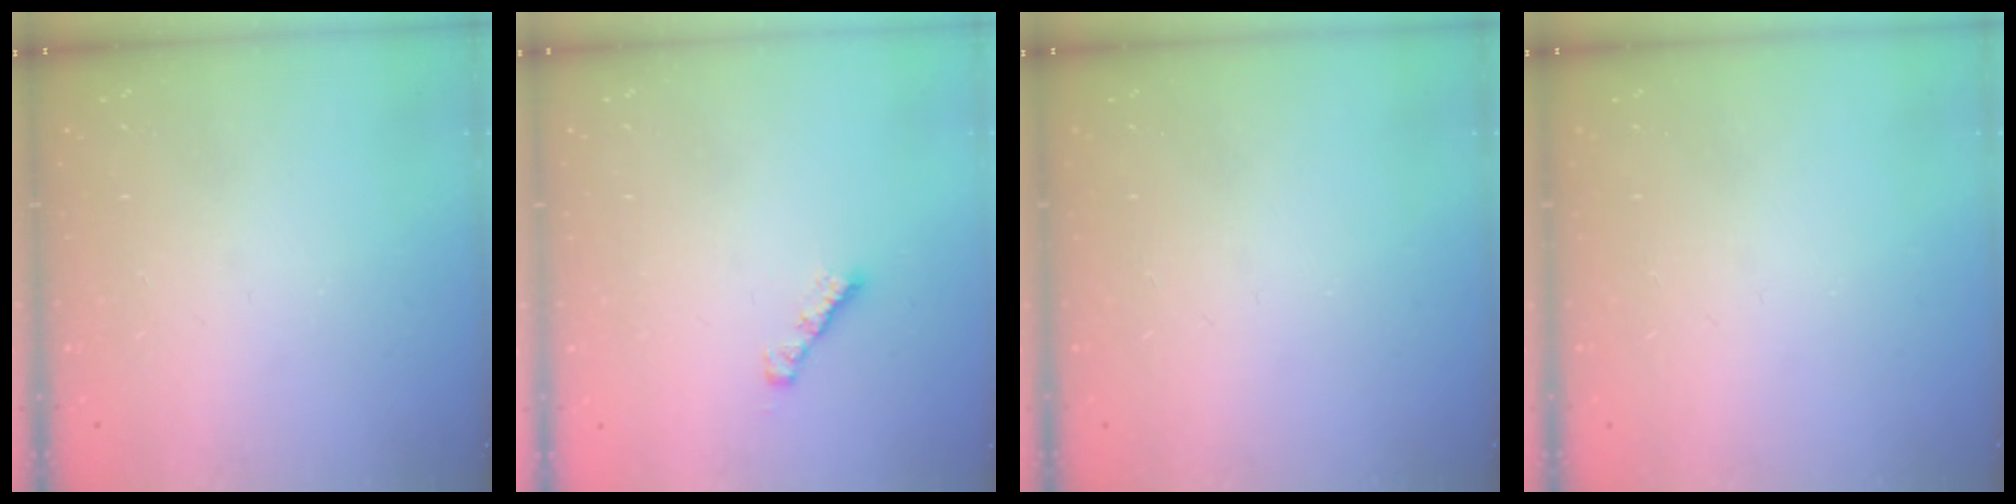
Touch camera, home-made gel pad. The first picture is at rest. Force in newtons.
{"total": 2.3, "press": 2.3, "slide": 0.4}
{"total": 0.0}
{"total": 0.0}